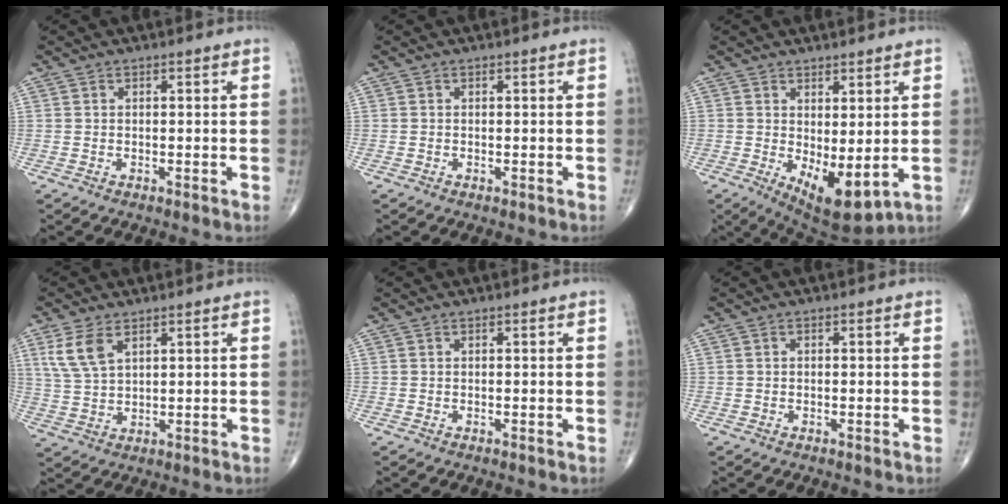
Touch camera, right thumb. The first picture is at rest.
{"total": 0.0}
{"total": 9.1, "force": [-0.7, 3.9, 8.2], "torque": [-0.120, -0.018, 0.008]}
{"total": 6.5, "force": [3.2, 3.3, 4.6], "torque": [-0.096, -0.006, 0.074]}
{"total": 0.0}
{"total": 0.5, "force": [0.0, 0.3, 0.4], "torque": [-0.010, 0.000, 0.001]}